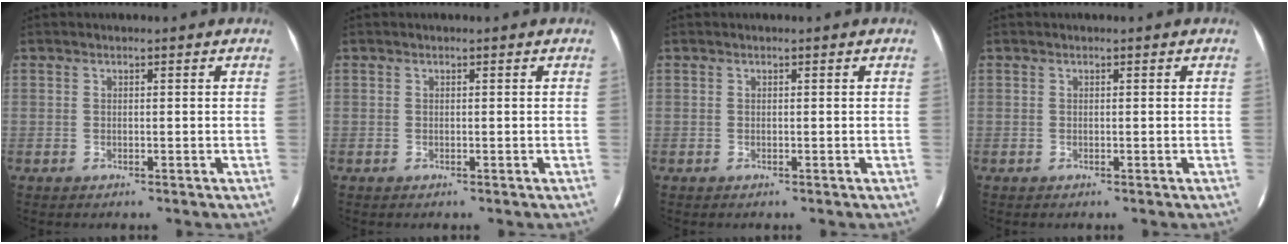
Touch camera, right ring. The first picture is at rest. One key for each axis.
{"total": 0.0}
{"total": 0.0}
{"total": 0.0}